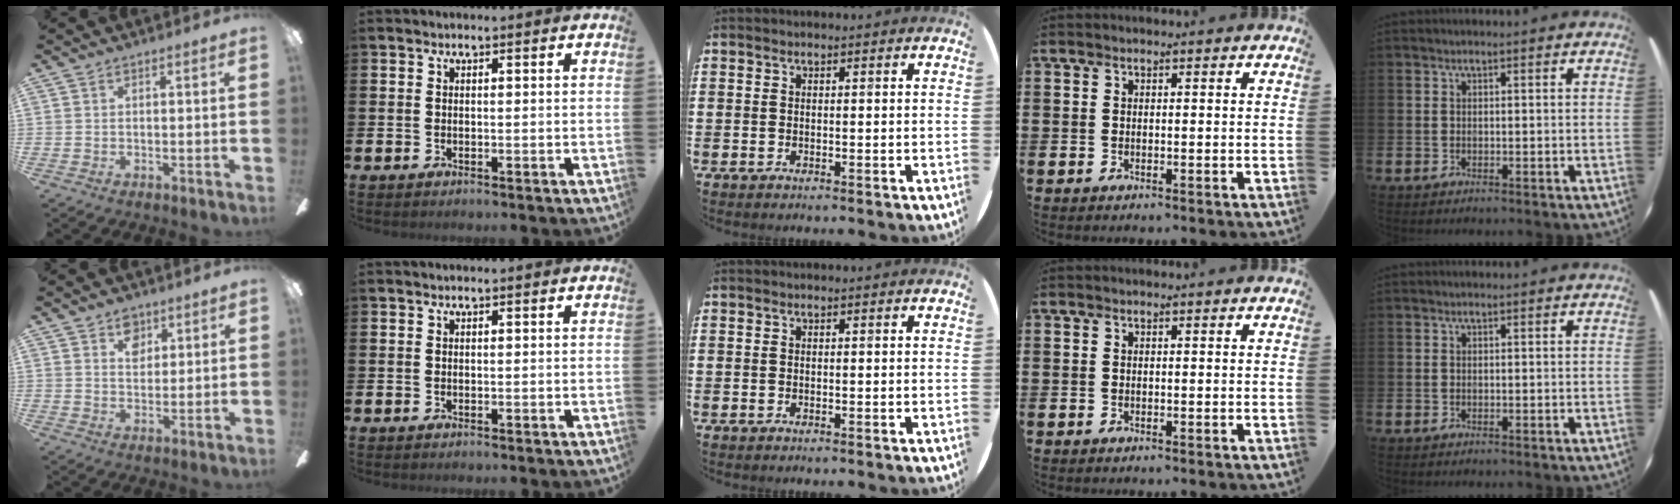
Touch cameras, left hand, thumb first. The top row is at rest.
{"thumb": {"total": 5.5, "force": [3.4, 3.6, 2.4], "torque": [-0.018, -0.011, 0.055]}}